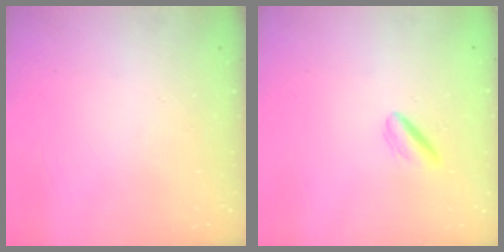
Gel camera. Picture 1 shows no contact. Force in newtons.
{"total": 3.1, "press": 2.9, "slide": 1.1}